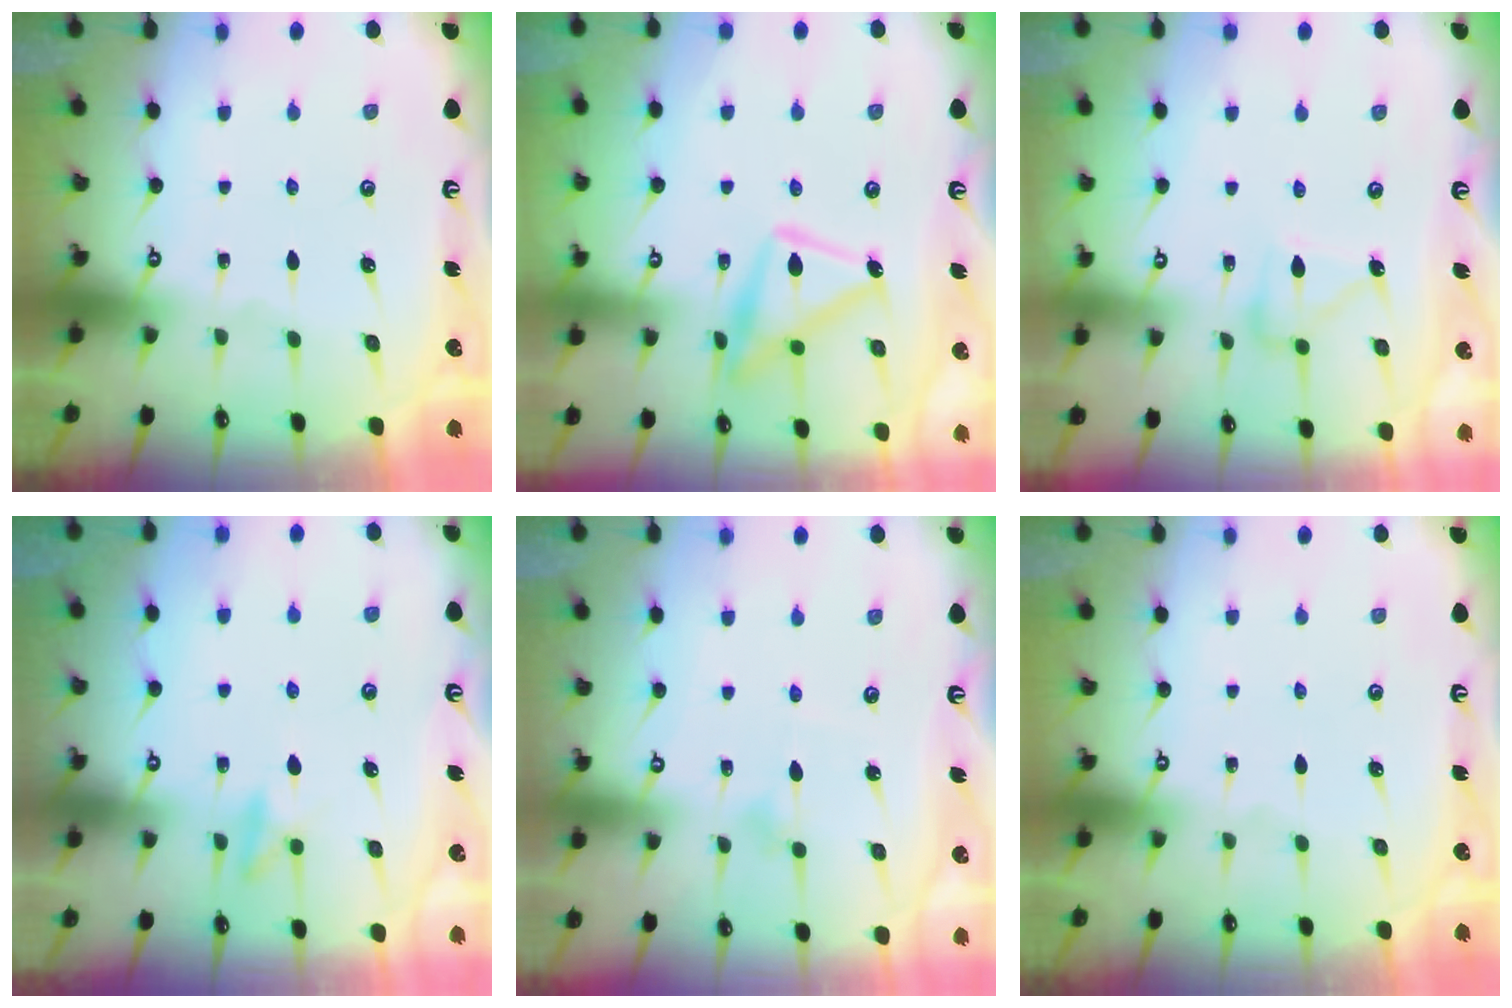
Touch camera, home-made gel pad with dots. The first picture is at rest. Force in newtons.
{"total": 15.2, "press": 15.2, "slide": 1.2}
{"total": 9.5, "press": 9.5, "slide": 0.7}
{"total": 9.4, "press": 9.3, "slide": 1.6}
{"total": 4.7, "press": 4.7, "slide": 0.3}
{"total": 0.0}